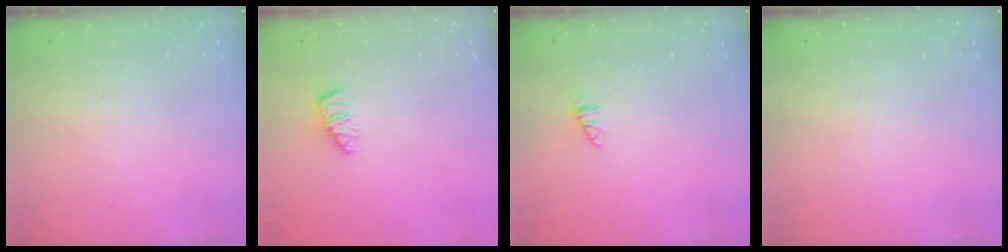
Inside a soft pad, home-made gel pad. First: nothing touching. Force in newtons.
{"total": 1.8, "press": 1.8, "slide": 0.3}
{"total": 1.2, "press": 1.2, "slide": 0.2}
{"total": 0.0}